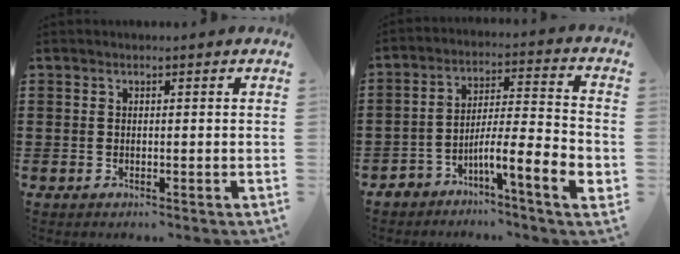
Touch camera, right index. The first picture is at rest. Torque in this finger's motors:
{"motor_torque": [2.00, -0.14, 0.28, 0.10]}